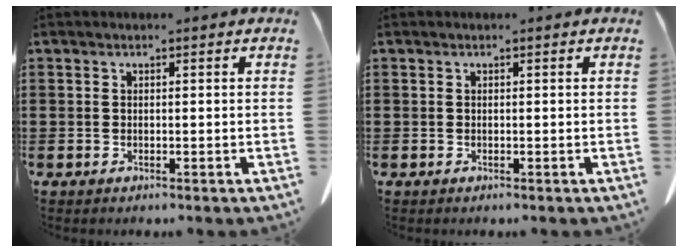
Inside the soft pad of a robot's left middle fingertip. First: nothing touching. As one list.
[{"total": 0.0}]